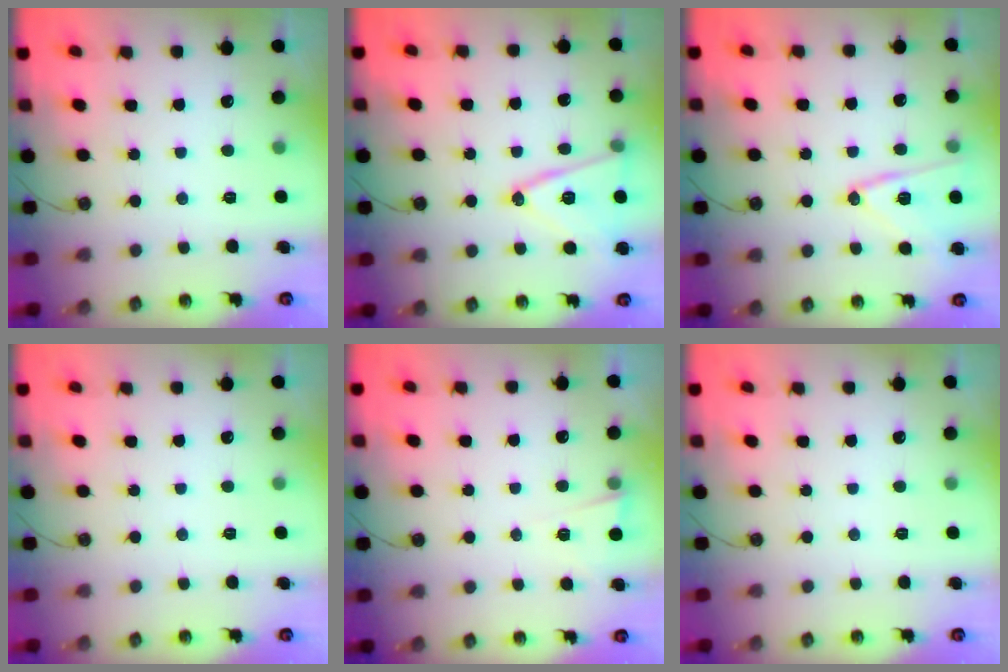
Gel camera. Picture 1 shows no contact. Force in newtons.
{"total": 15.1, "press": 14.7, "slide": 3.4}
{"total": 13.6, "press": 13.2, "slide": 3.0}
{"total": 0.0}
{"total": 2.9, "press": 2.7, "slide": 1.1}
{"total": 0.0}